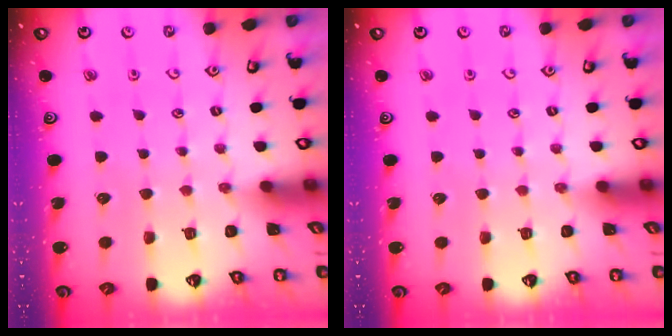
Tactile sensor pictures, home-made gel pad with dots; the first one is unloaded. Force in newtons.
{"total": 0.0}